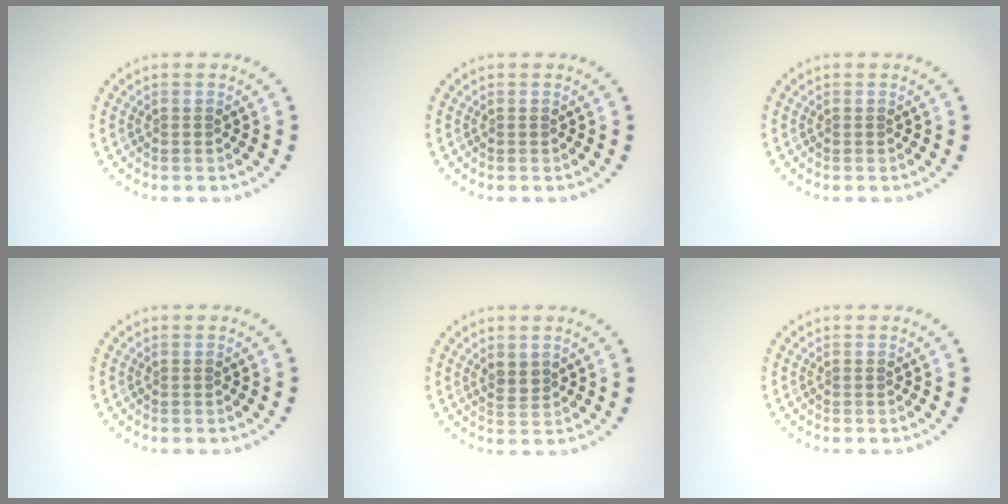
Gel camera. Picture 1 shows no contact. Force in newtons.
{"total": 0.0}
{"total": 0.0}
{"total": 0.0}
{"total": 1.6, "press": 1.4, "slide": 0.8}
{"total": 0.0}